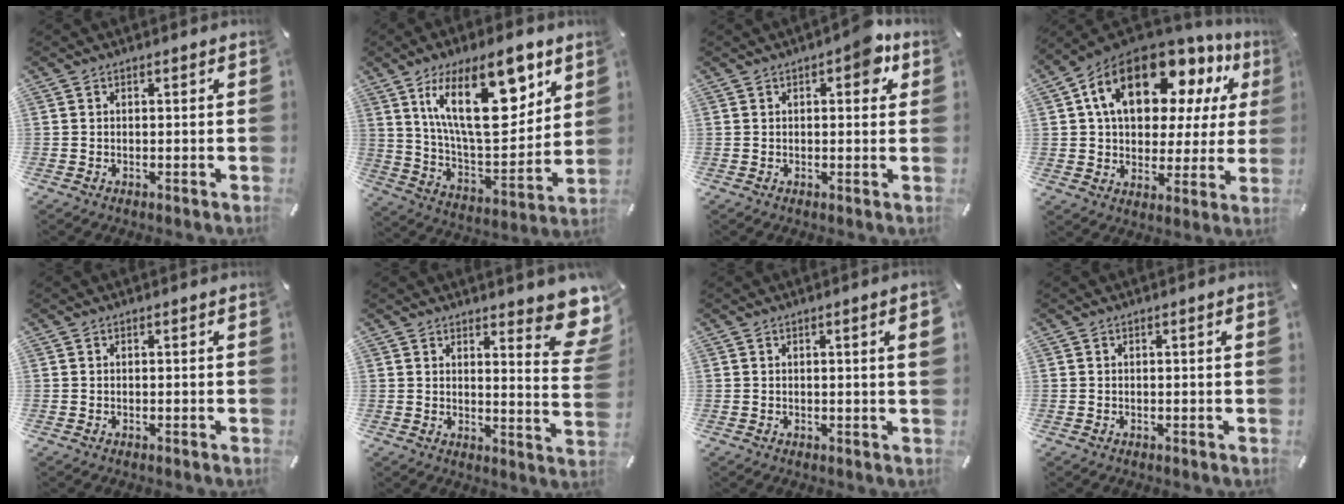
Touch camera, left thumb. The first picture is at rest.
{"total": 23.4, "force": [11.3, 10.7, 17.5], "torque": [-0.282, -0.051, 0.182]}
{"total": 6.5, "force": [2.4, 3.2, 5.1], "torque": [-0.058, -0.003, 0.030]}
{"total": 19.7, "force": [9.7, 11.8, 12.4], "torque": [-0.217, -0.046, 0.168]}
{"total": 0.0}
{"total": 10.9, "force": [7.6, 3.2, 7.1], "torque": [-0.079, -0.063, 0.130]}
{"total": 3.4, "force": [0.6, 0.2, 3.3], "torque": [-0.052, -0.004, 0.006]}
{"total": 0.9, "force": [0.1, 0.1, 0.9], "torque": [-0.015, 0.000, 0.002]}